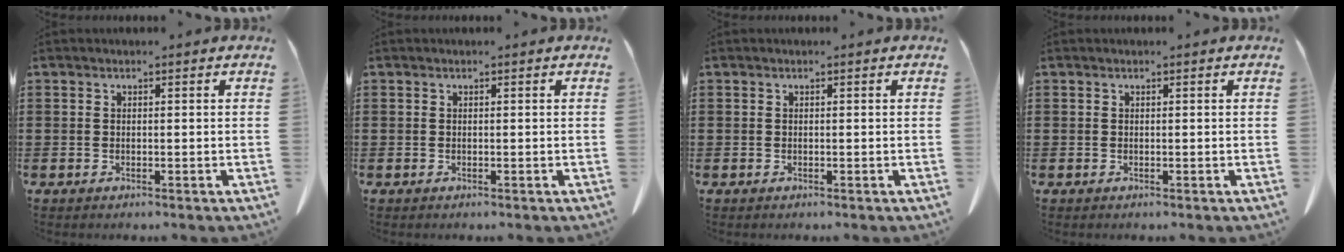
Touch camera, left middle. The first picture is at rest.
{"total": 0.0}
{"total": 0.0}
{"total": 0.0}